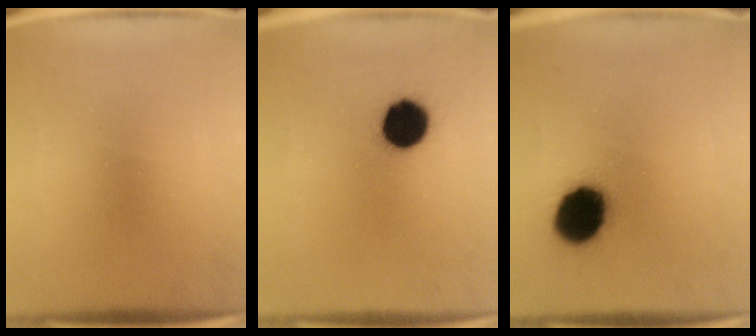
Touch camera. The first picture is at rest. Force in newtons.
{"total": 10.8}
{"total": 13.9}